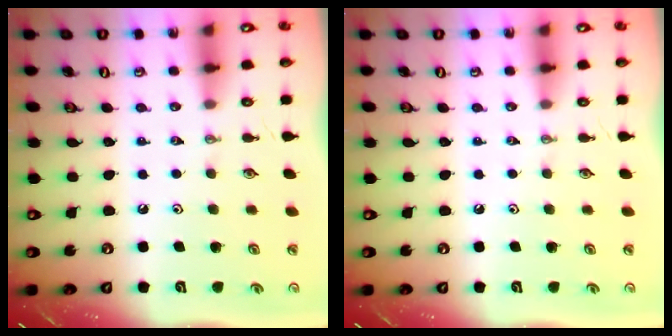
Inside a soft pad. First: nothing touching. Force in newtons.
{"total": 0.0}